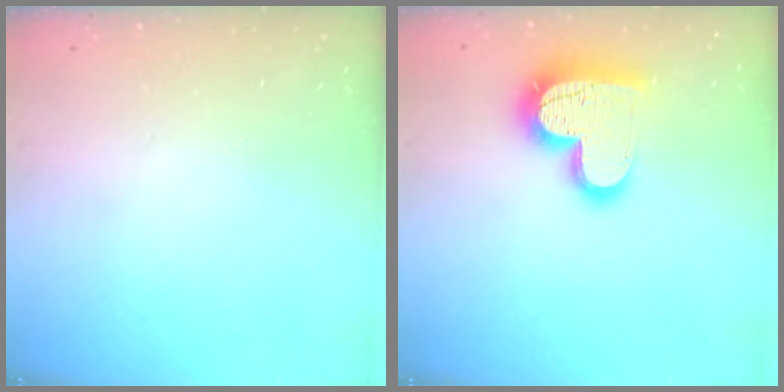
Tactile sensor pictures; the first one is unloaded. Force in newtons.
{"total": 18.5, "press": 18.4, "slide": 1.3}